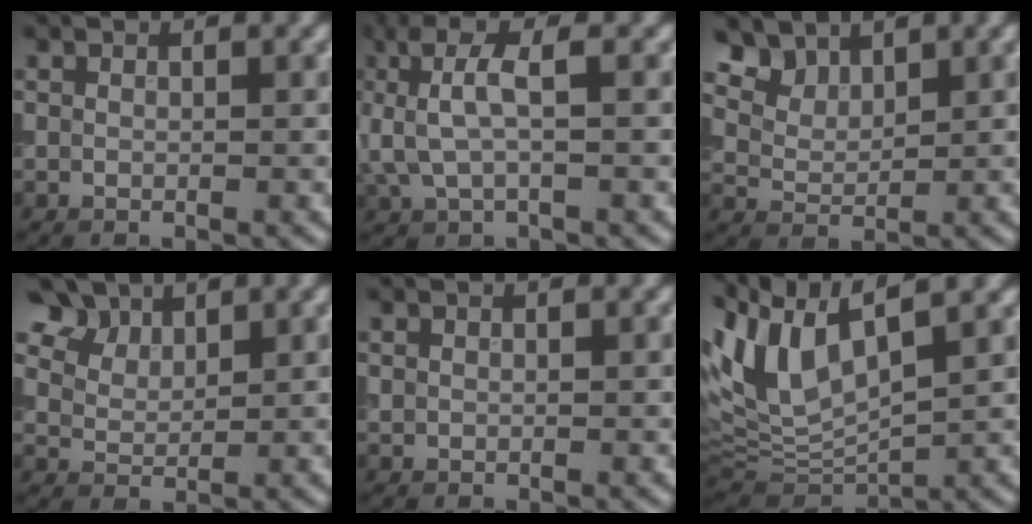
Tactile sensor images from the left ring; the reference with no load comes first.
{"total": 3.9, "force": [0.6, 1.4, 3.6], "torque": [-0.074, 0.007, 0.012]}
{"total": 4.9, "force": [3.8, 2.6, 1.8], "torque": [-0.060, -0.004, 0.079]}
{"total": 6.4, "force": [4.6, 3.6, 2.6], "torque": [-0.079, 0.005, 0.085]}
{"total": 0.0}
{"total": 8.1, "force": [4.8, 3.2, 5.7], "torque": [-0.138, 0.011, 0.095]}